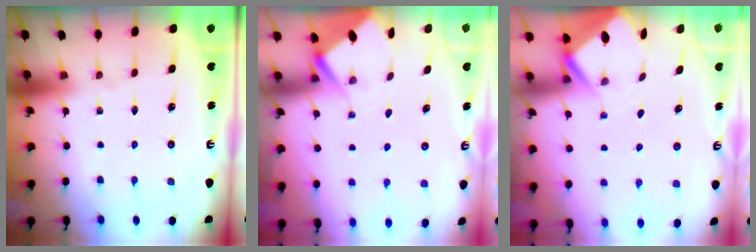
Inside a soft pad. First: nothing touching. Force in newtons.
{"total": 2.9, "press": 2.8, "slide": 0.4}
{"total": 2.9, "press": 2.9, "slide": 0.3}